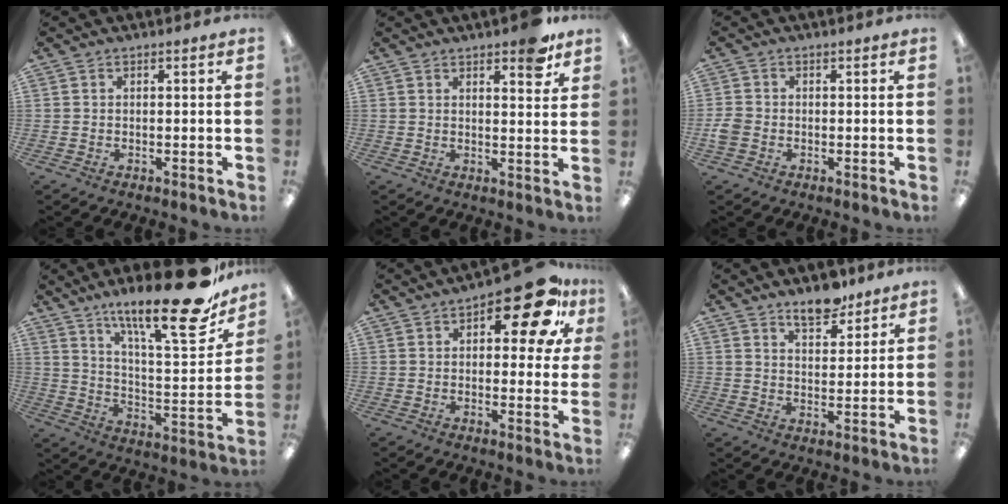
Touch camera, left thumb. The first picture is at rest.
{"total": 6.6, "force": [4.9, 2.2, 3.8], "torque": [-0.039, -0.028, 0.079]}
{"total": 3.0, "force": [-0.9, 2.4, 1.6], "torque": [-0.024, 0.008, -0.015]}
{"total": 24.0, "force": [17.2, 5.6, 15.7], "torque": [-0.231, -0.118, 0.272]}
{"total": 16.6, "force": [8.4, 6.8, 12.5], "torque": [-0.160, -0.037, 0.131]}
{"total": 7.8, "force": [6.3, 3.4, 3.1], "torque": [-0.030, -0.040, 0.109]}